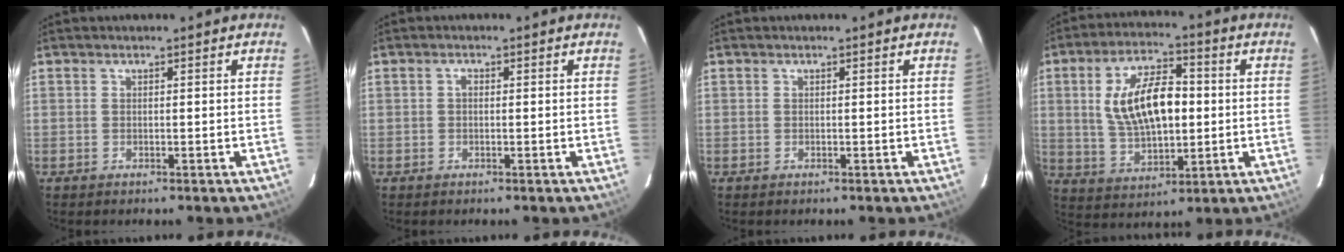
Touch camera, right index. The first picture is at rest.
{"total": 0.8, "force": [0.0, 0.6, 0.6], "torque": [-0.009, 0.005, -0.002]}
{"total": 0.0}
{"total": 14.4, "force": [1.3, 7.1, 12.5], "torque": [-0.236, 0.012, 0.033]}